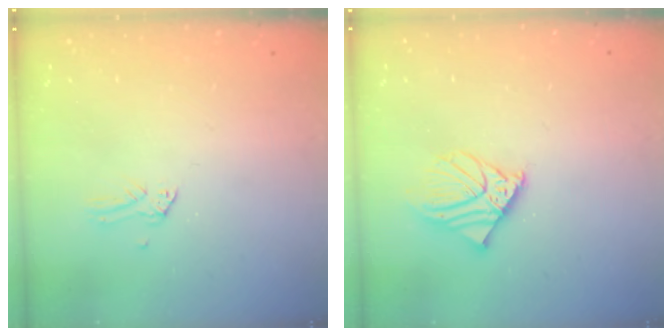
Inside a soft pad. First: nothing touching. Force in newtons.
{"total": 8.5, "press": 8.3, "slide": 1.5}